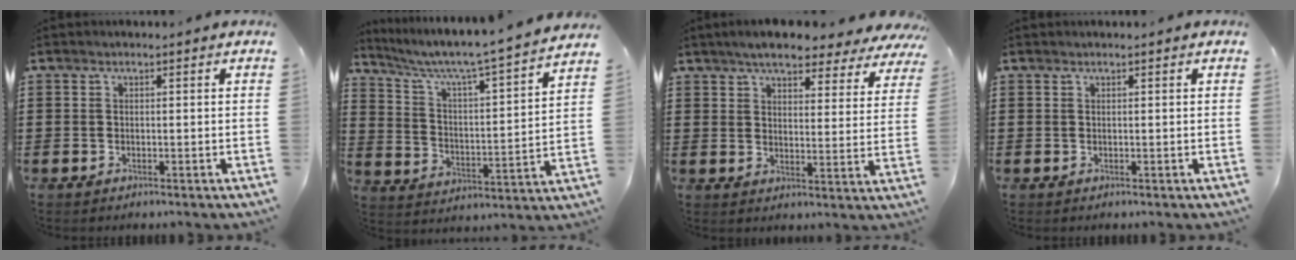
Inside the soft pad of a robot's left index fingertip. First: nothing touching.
{"total": 5.2, "force": [4.5, -0.4, 2.6], "torque": [-0.072, -0.045, 0.063]}
{"total": 5.8, "force": [5.3, 0.8, 2.2], "torque": [-0.056, -0.024, 0.092]}
{"total": 0.0}